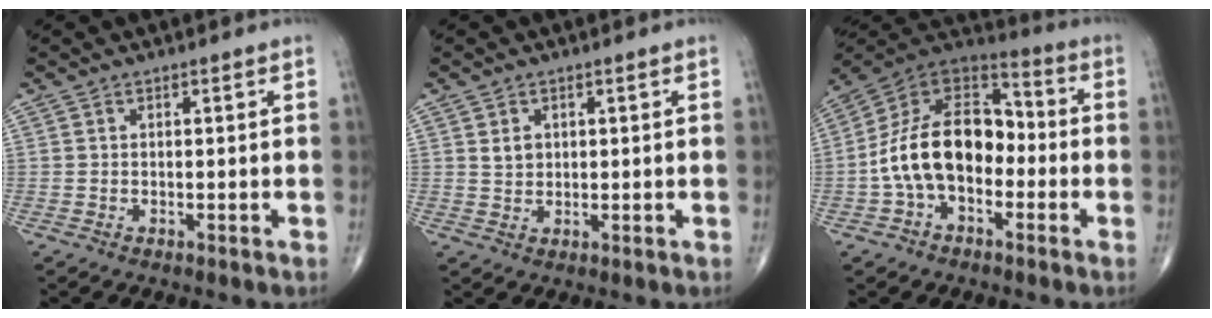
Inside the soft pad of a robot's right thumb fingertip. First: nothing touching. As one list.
[{"total": 2.4, "force": [0.8, 1.9, 1.3], "torque": [-0.014, -0.006, 0.018]}, {"total": 17.4, "force": [-3.0, 11.1, 13.1], "torque": [-0.213, 0.054, -0.062]}]